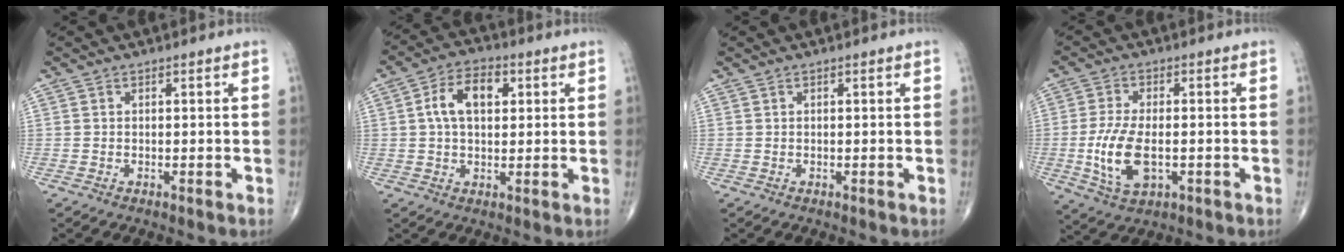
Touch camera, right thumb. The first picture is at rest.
{"total": 8.7, "force": [1.9, 5.2, 6.7], "torque": [-0.111, 0.015, 0.027]}
{"total": 0.0}
{"total": 10.1, "force": [-1.9, 5.1, 8.5], "torque": [-0.174, -0.004, -0.031]}